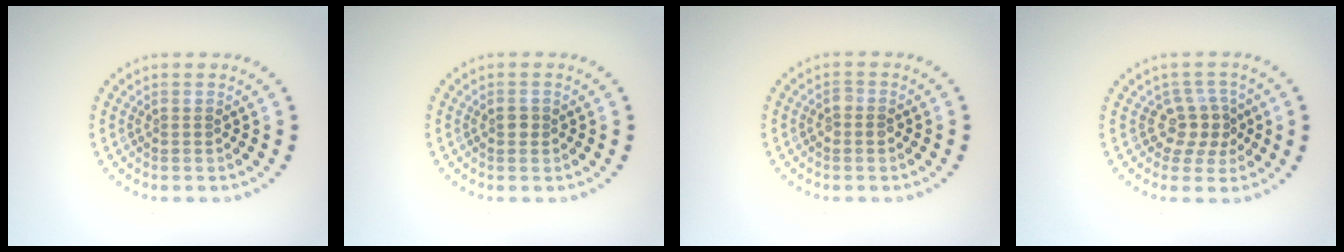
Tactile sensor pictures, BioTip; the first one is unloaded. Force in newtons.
{"total": 0.8, "press": 0.8, "slide": 0.2}
{"total": 1.1, "press": 1.0, "slide": 0.3}
{"total": 2.9, "press": 2.2, "slide": 1.9}